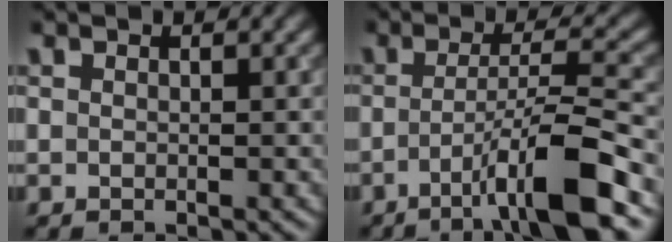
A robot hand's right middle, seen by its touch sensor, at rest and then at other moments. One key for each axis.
{"total": 7.8, "fx": -3.4, "fy": 1.1, "fz": 6.9, "tx": -0.102, "ty": 0.014, "tz": -0.064}